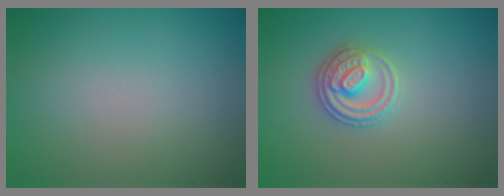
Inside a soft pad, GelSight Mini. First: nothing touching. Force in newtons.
{"total": 2.9, "press": 2.9, "slide": 0.1}